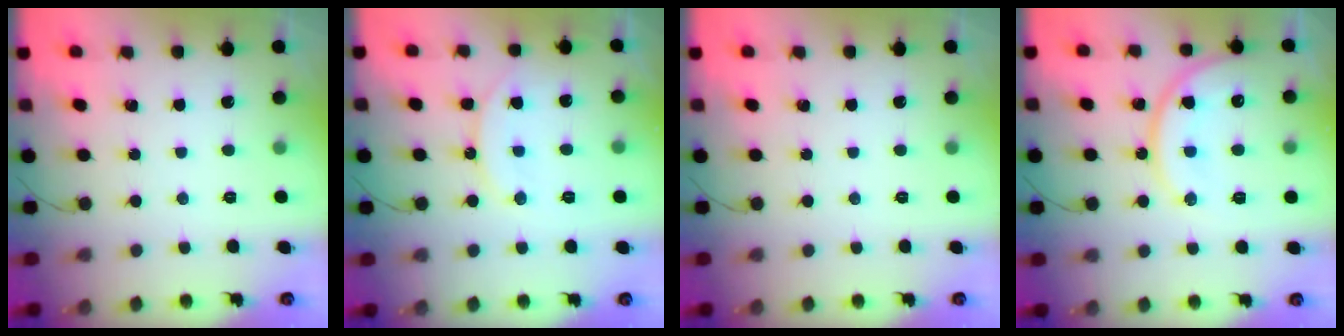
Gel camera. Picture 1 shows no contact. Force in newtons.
{"total": 12.2, "press": 12.1, "slide": 1.2}
{"total": 0.0}
{"total": 13.5, "press": 13.5, "slide": 1.2}